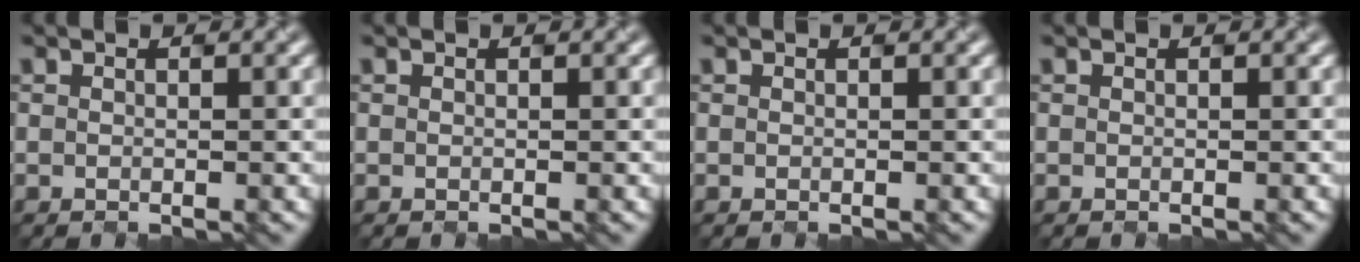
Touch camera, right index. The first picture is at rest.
{"total": 0.0}
{"total": 0.0}
{"total": 0.0}